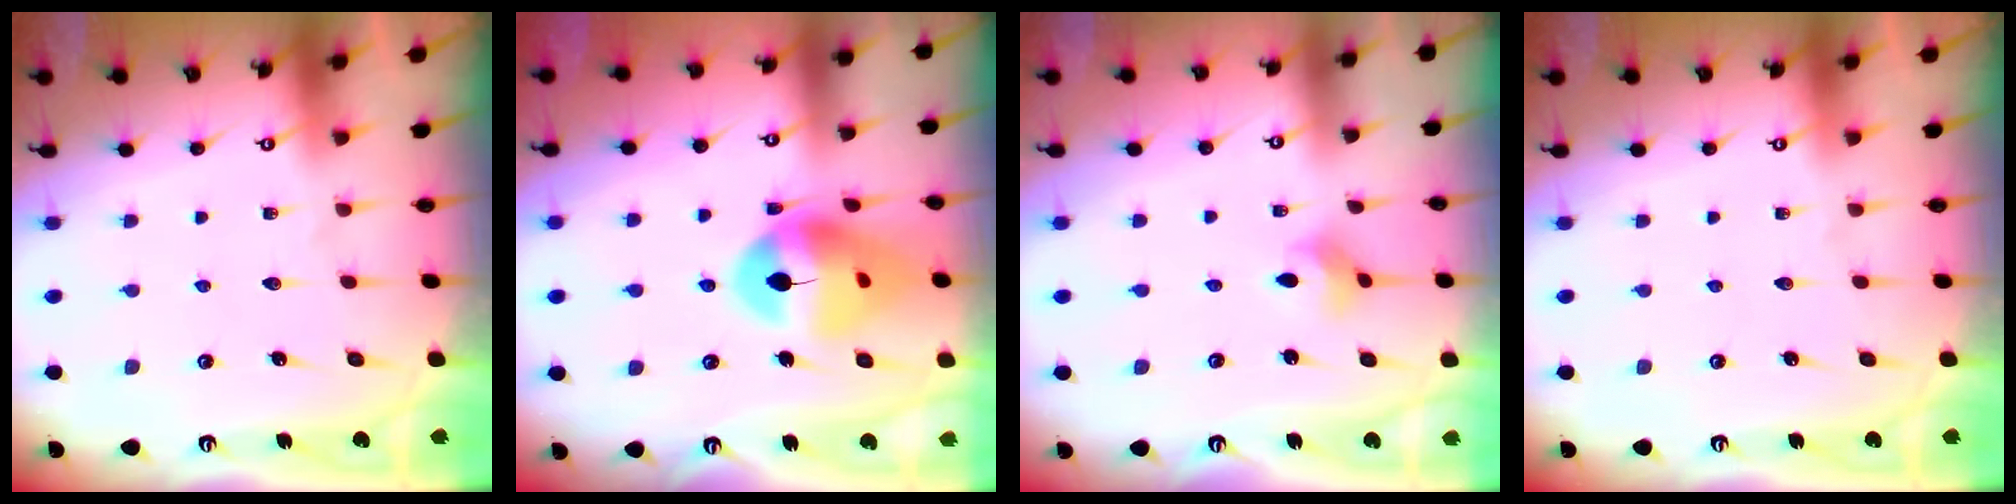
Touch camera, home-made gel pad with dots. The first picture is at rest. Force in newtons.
{"total": 16.2, "press": 16.1, "slide": 1.8}
{"total": 2.8, "press": 2.8, "slide": 0.1}
{"total": 0.0}